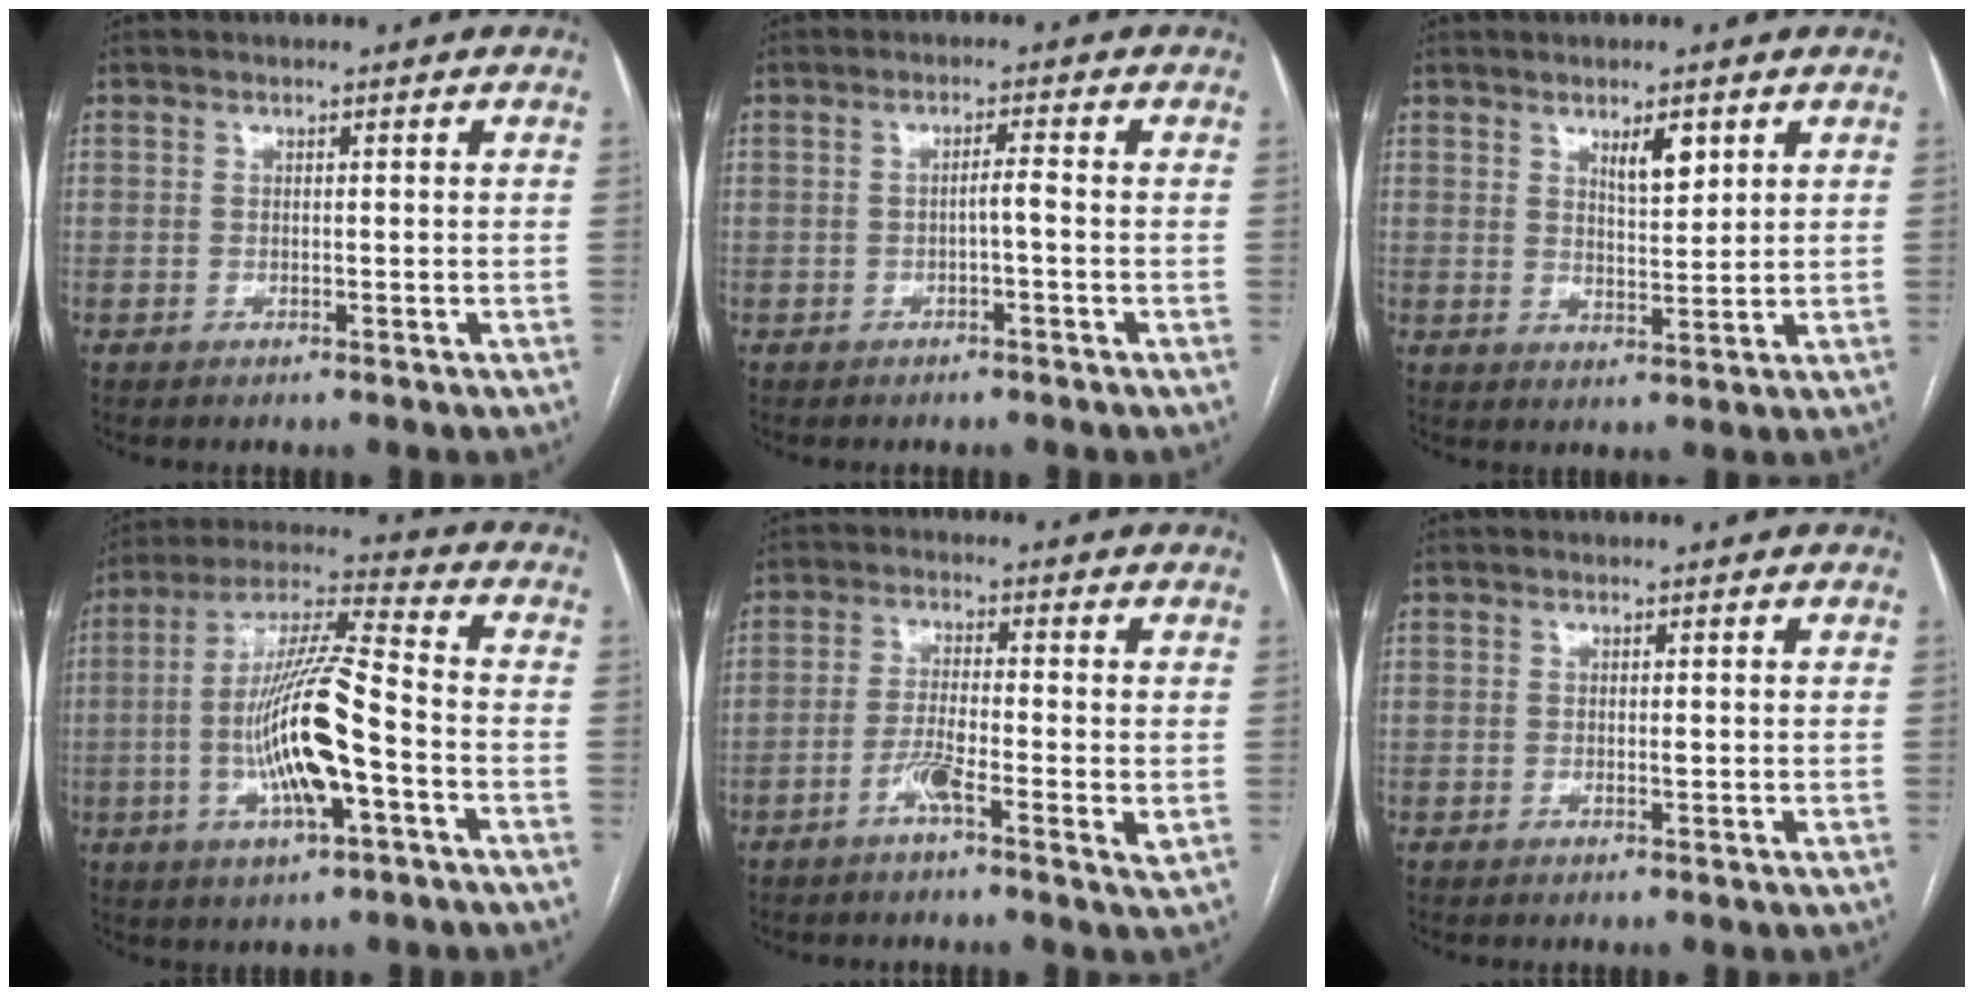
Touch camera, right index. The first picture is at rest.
{"total": 1.7, "force": [-0.5, 0.0, 1.6], "torque": [-0.025, 0.003, -0.009]}
{"total": 4.1, "force": [2.4, 1.2, 3.2], "torque": [-0.055, -0.003, 0.043]}
{"total": 15.2, "force": [-3.6, 2.0, 14.6], "torque": [-0.284, 0.003, -0.063]}
{"total": 5.6, "force": [-2.1, 0.3, 5.2], "torque": [-0.097, -0.003, -0.040]}
{"total": 0.7, "force": [-0.1, 0.1, 0.7], "torque": [-0.013, -0.002, -0.001]}